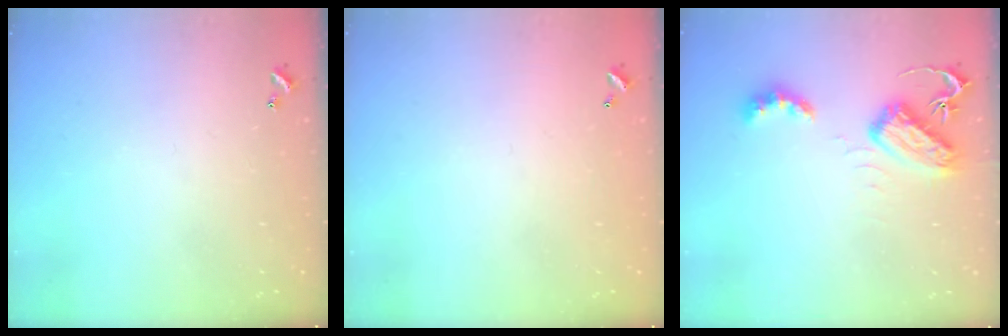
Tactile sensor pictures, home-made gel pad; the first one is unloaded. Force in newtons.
{"total": 2.8, "press": 2.8, "slide": 0.1}
{"total": 7.1, "press": 7.1, "slide": 0.4}